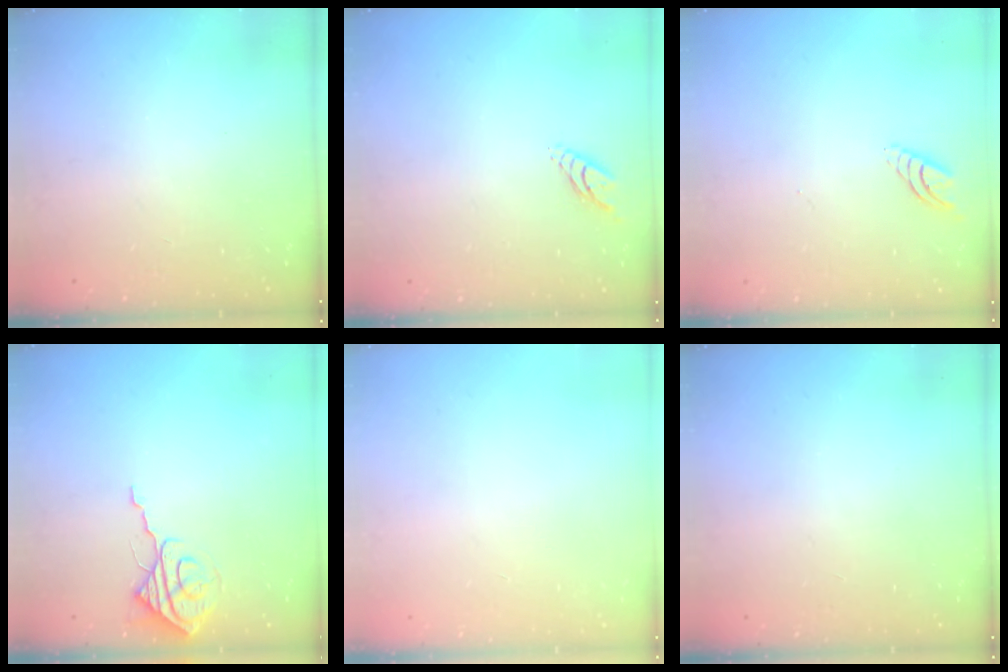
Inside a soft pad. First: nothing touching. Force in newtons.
{"total": 4.7, "press": 4.7, "slide": 0.6}
{"total": 7.0, "press": 7.0, "slide": 0.7}
{"total": 8.3, "press": 8.3, "slide": 0.7}
{"total": 0.0}
{"total": 0.0}